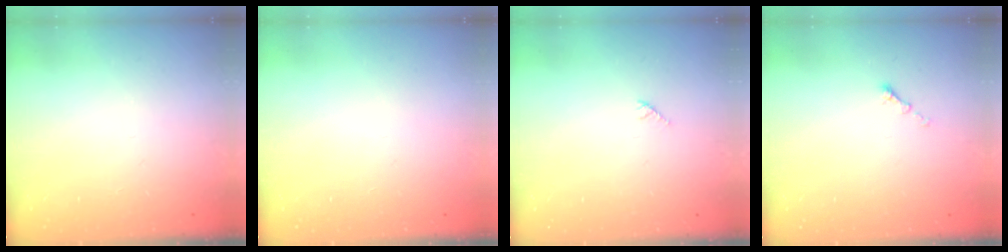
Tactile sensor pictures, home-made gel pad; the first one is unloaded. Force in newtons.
{"total": 0.0}
{"total": 4.2, "press": 4.1, "slide": 0.7}
{"total": 1.1, "press": 1.0, "slide": 0.5}